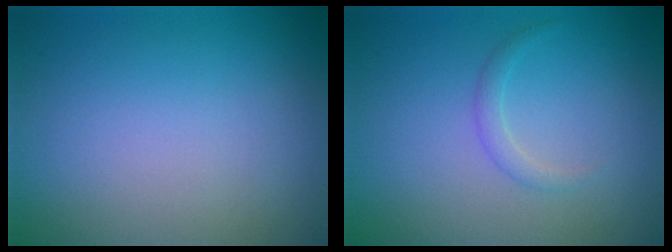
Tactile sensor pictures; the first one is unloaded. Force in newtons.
{"total": 1.0, "press": 1.0, "slide": 0.1}